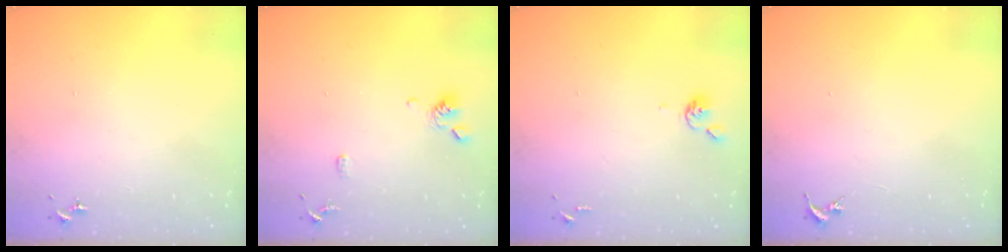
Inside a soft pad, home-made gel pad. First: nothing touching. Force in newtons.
{"total": 9.1, "press": 8.9, "slide": 1.9}
{"total": 4.6, "press": 4.5, "slide": 0.5}
{"total": 0.0}